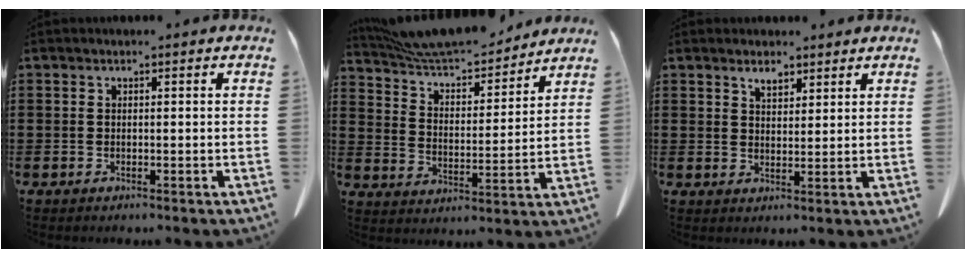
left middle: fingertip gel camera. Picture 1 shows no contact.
{"total": 6.9, "force": [6.6, 1.0, 1.7], "torque": [-0.065, -0.045, 0.116]}
{"total": 2.8, "force": [2.3, 1.2, 1.1], "torque": [-0.019, 0.002, 0.040]}